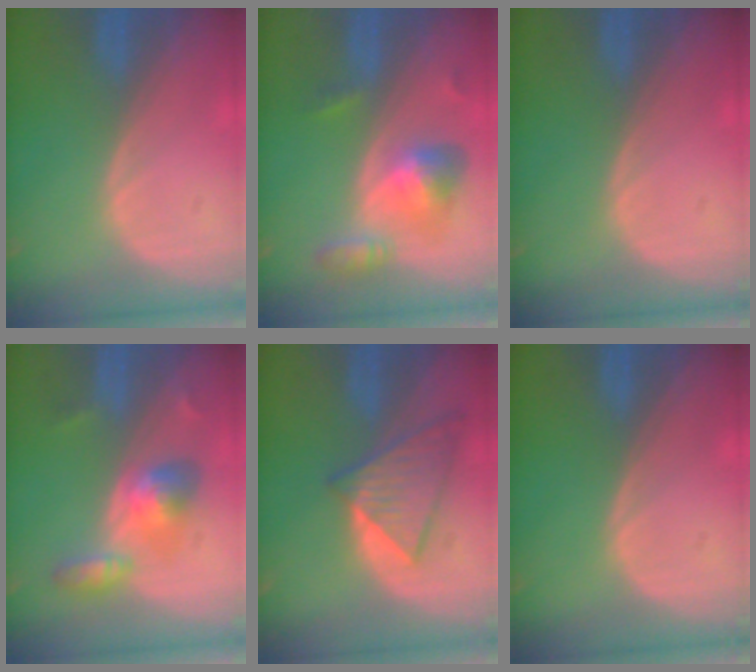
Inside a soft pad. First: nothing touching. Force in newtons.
{"total": 6.5, "press": 6.0, "slide": 2.5}
{"total": 0.0}
{"total": 5.7, "press": 5.6, "slide": 1.0}
{"total": 6.9, "press": 6.9, "slide": 1.0}
{"total": 0.0}